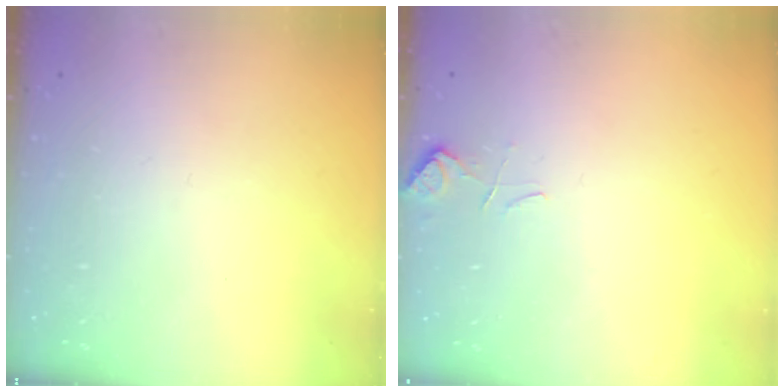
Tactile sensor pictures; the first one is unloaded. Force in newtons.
{"total": 2.5, "press": 2.5, "slide": 0.5}